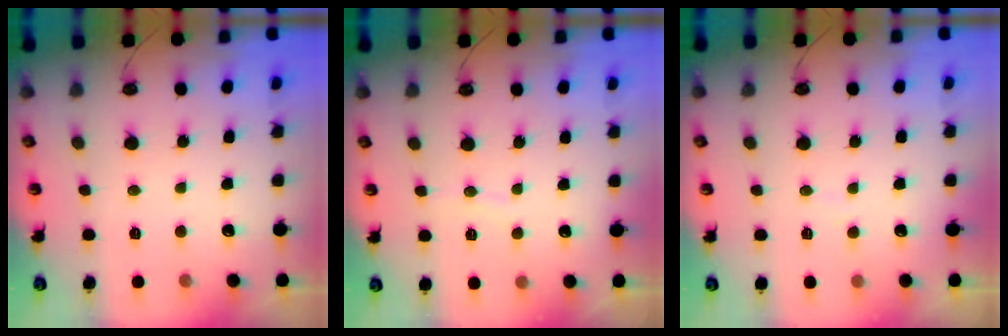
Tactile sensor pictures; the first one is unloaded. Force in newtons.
{"total": 3.8, "press": 3.7, "slide": 0.4}
{"total": 3.4, "press": 3.3, "slide": 0.4}